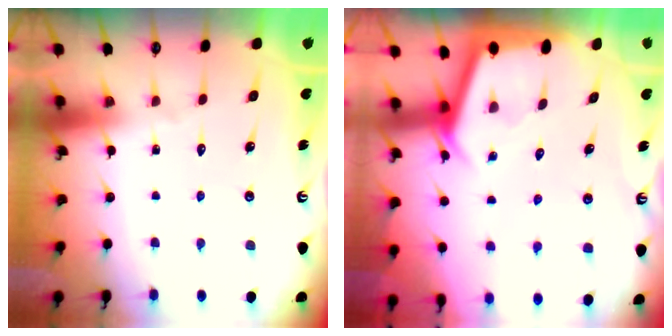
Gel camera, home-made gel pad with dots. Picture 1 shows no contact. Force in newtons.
{"total": 2.9, "press": 2.9, "slide": 0.3}